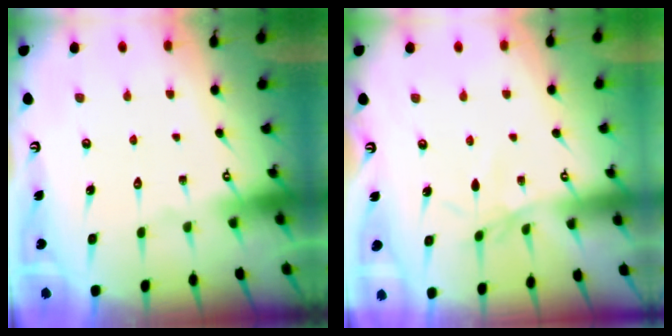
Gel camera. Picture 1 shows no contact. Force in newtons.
{"total": 2.3, "press": 2.3, "slide": 0.5}